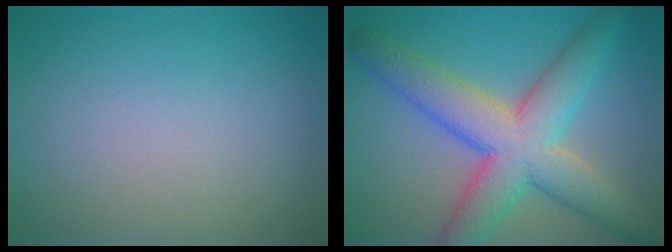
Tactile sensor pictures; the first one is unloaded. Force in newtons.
{"total": 9.0, "press": 9.0, "slide": 0.5}